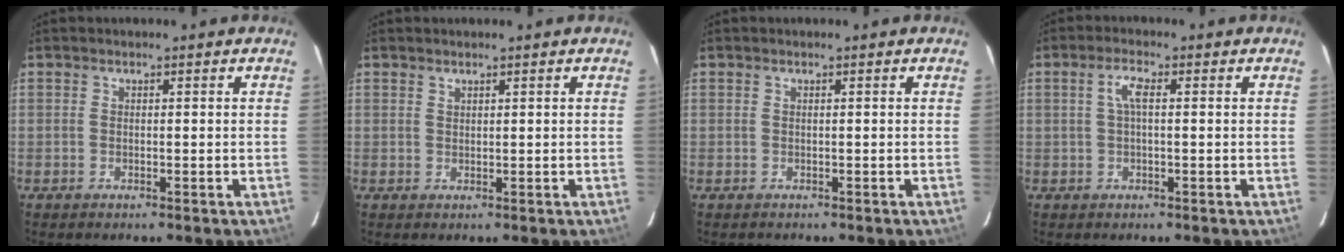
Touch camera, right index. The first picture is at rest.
{"total": 0.7, "force": [0.6, 0.2, 0.1], "torque": [-0.002, 0.002, 0.013]}
{"total": 0.0}
{"total": 3.0, "force": [0.4, 0.6, 2.9], "torque": [-0.060, 0.007, 0.007]}